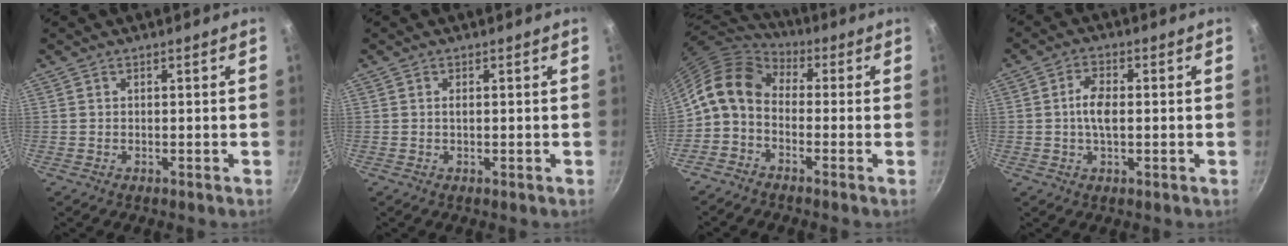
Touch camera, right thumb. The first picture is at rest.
{"total": 0.8, "force": [0.1, 0.3, 0.8], "torque": [-0.014, 0.001, 0.001]}
{"total": 10.2, "force": [-0.6, 7.2, 7.2], "torque": [-0.128, 0.039, -0.035]}
{"total": 5.3, "force": [0.0, 2.5, 4.7], "torque": [-0.094, 0.008, -0.005]}